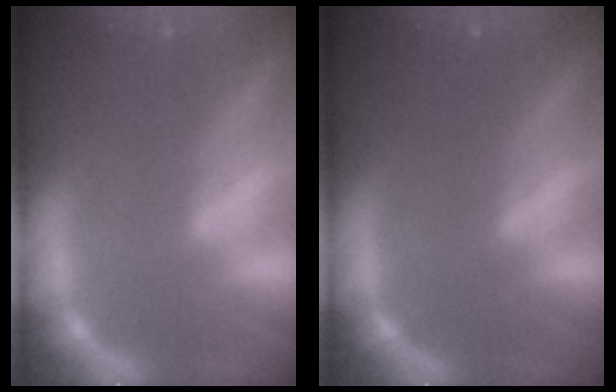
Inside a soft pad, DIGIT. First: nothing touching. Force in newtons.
{"total": 0.0}